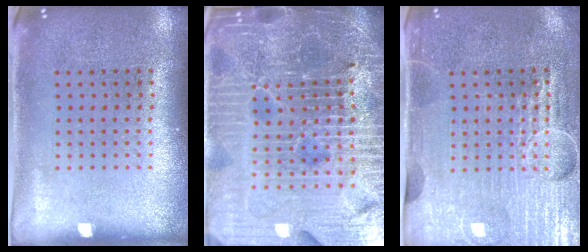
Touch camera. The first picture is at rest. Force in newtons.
{"total": 6.7, "press": 5.9, "slide": 3.1}
{"total": 4.4, "press": 4.0, "slide": 1.8}